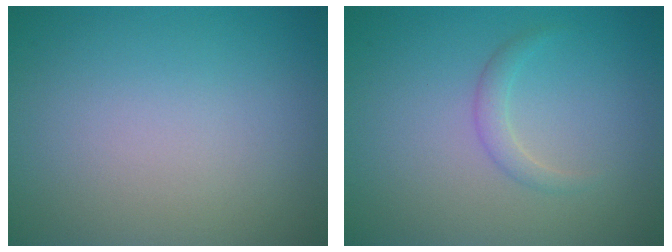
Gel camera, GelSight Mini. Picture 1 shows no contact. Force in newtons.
{"total": 1.2, "press": 1.2, "slide": 0.0}